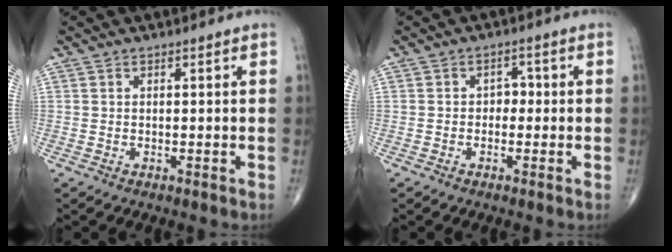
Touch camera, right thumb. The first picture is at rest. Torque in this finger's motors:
{"motor_torque": [-0.03, -0.01, 0.33, 0.07, 0.05]}